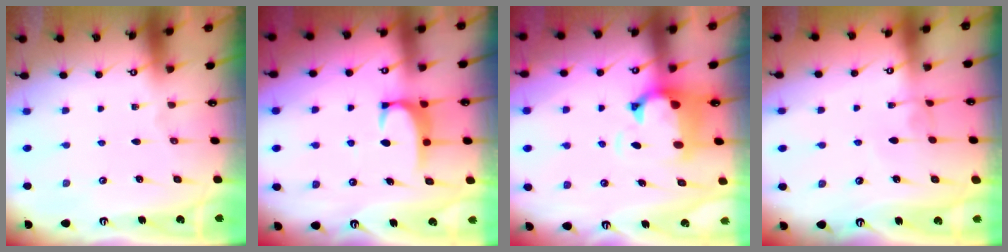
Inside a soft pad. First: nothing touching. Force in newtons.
{"total": 1.9, "press": 1.8, "slide": 0.6}
{"total": 1.6, "press": 0.9, "slide": 1.4}
{"total": 1.6, "press": 1.5, "slide": 0.2}